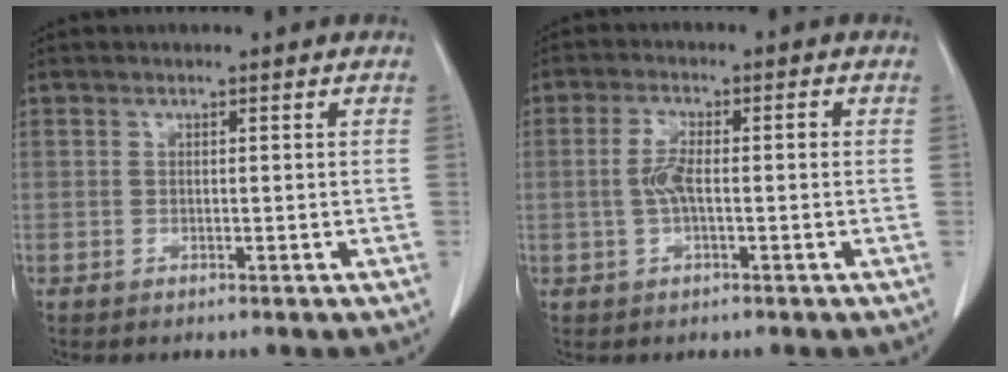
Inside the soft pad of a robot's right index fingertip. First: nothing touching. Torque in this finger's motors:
{"motor_torque": [0.10, 0.00, 0.08, 0.07]}